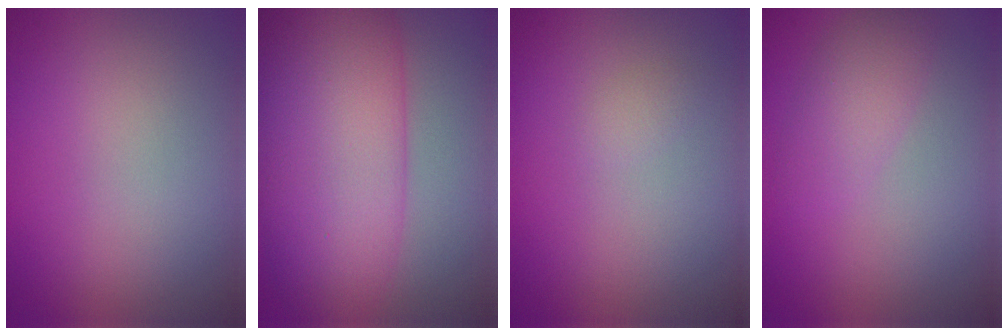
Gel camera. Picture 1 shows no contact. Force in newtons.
{"total": 12.1, "press": 12.1, "slide": 0.3}
{"total": 0.7, "press": 0.7, "slide": 0.1}
{"total": 2.5, "press": 2.5, "slide": 0.0}